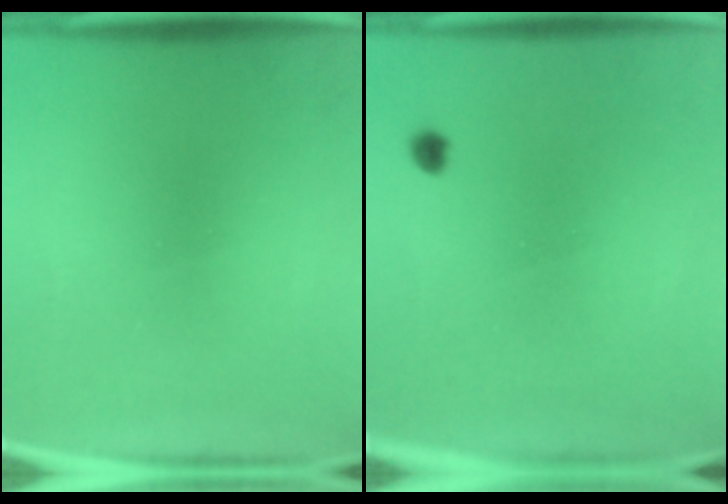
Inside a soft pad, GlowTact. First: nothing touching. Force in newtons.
{"total": 1.1}